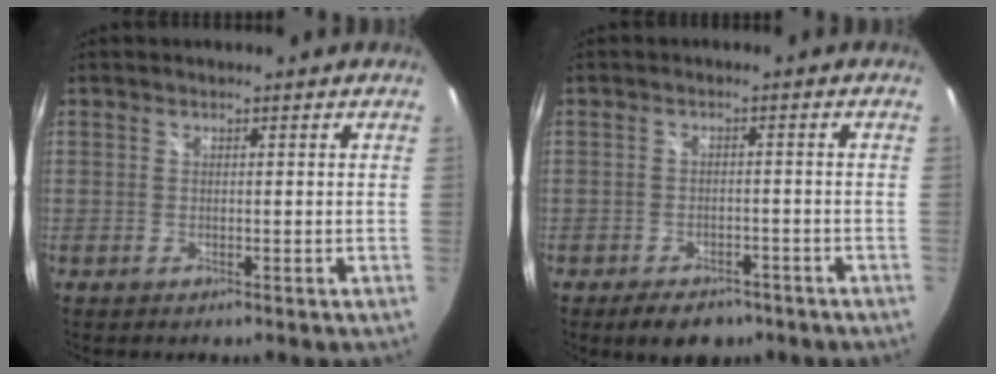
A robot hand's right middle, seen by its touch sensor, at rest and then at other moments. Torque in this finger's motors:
{"motor_torque": [0.53, -0.54, 0.05, 0.06]}